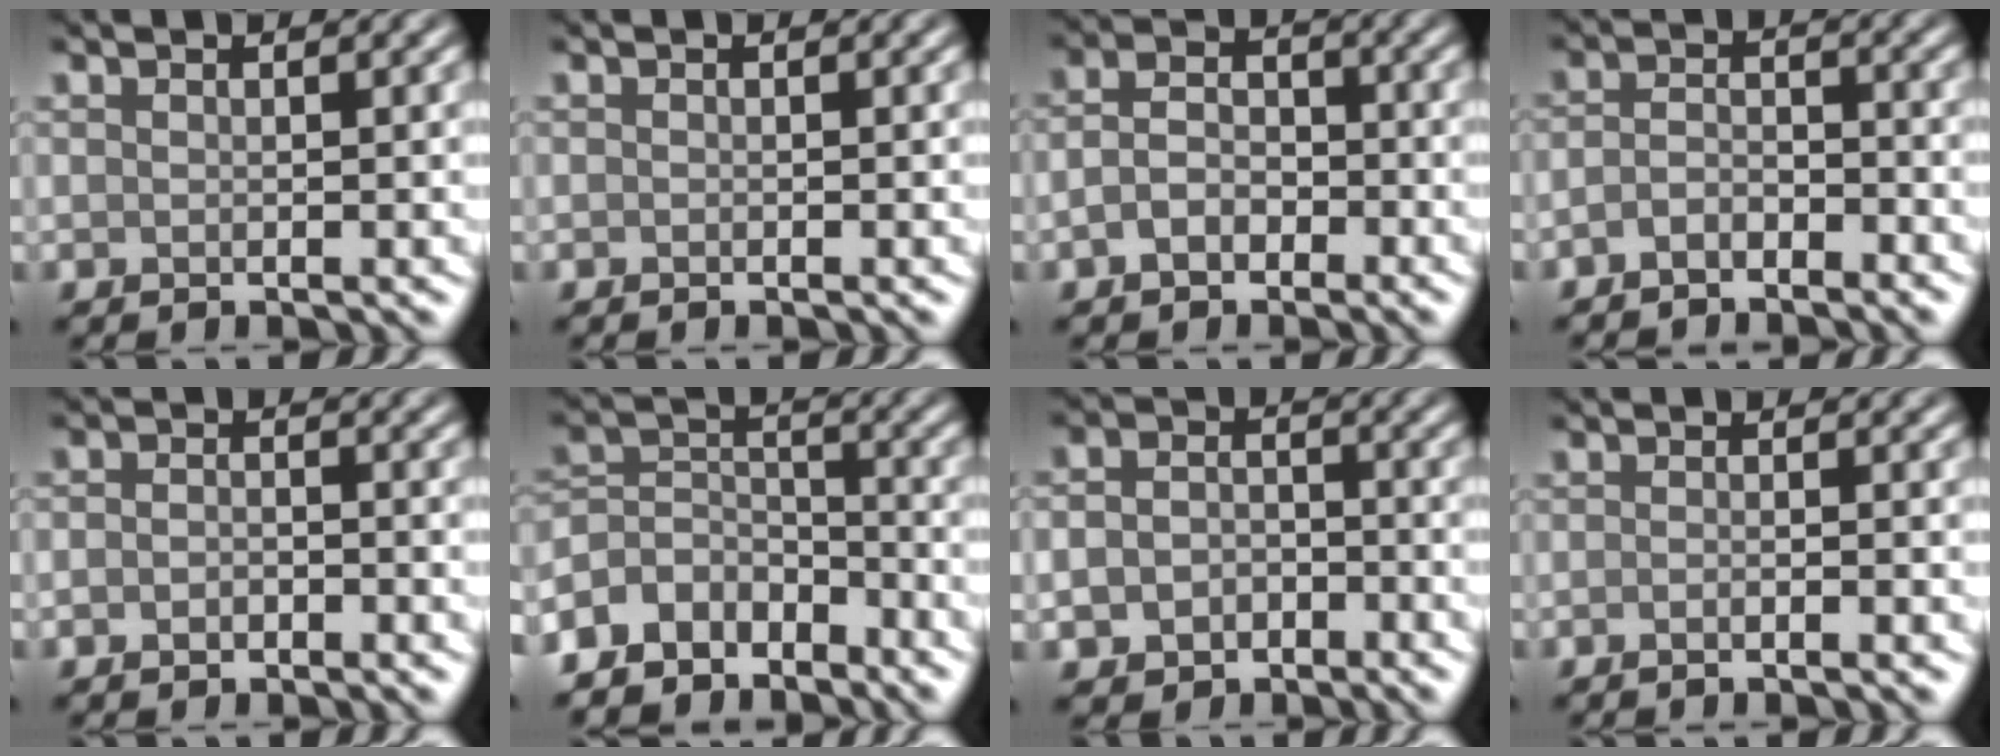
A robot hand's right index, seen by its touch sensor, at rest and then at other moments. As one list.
[{"total": 0.0}, {"total": 3.2, "force": [-1.4, 2.2, 1.9], "torque": [-0.036, 0.006, -0.034]}, {"total": 2.2, "force": [-1.7, 0.9, 1.1], "torque": [-0.024, 0.002, -0.039]}, {"total": 1.8, "force": [-0.9, 1.1, 1.1], "torque": [-0.015, 0.000, -0.016]}, {"total": 6.3, "force": [-5.1, 3.3, 1.6], "torque": [-0.030, -0.003, -0.103]}, {"total": 4.9, "force": [-2.3, 3.7, 2.3], "torque": [-0.030, -0.010, -0.039]}, {"total": 2.3, "force": [-1.0, 0.8, 1.9], "torque": [-0.009, 0.002, -0.026]}]